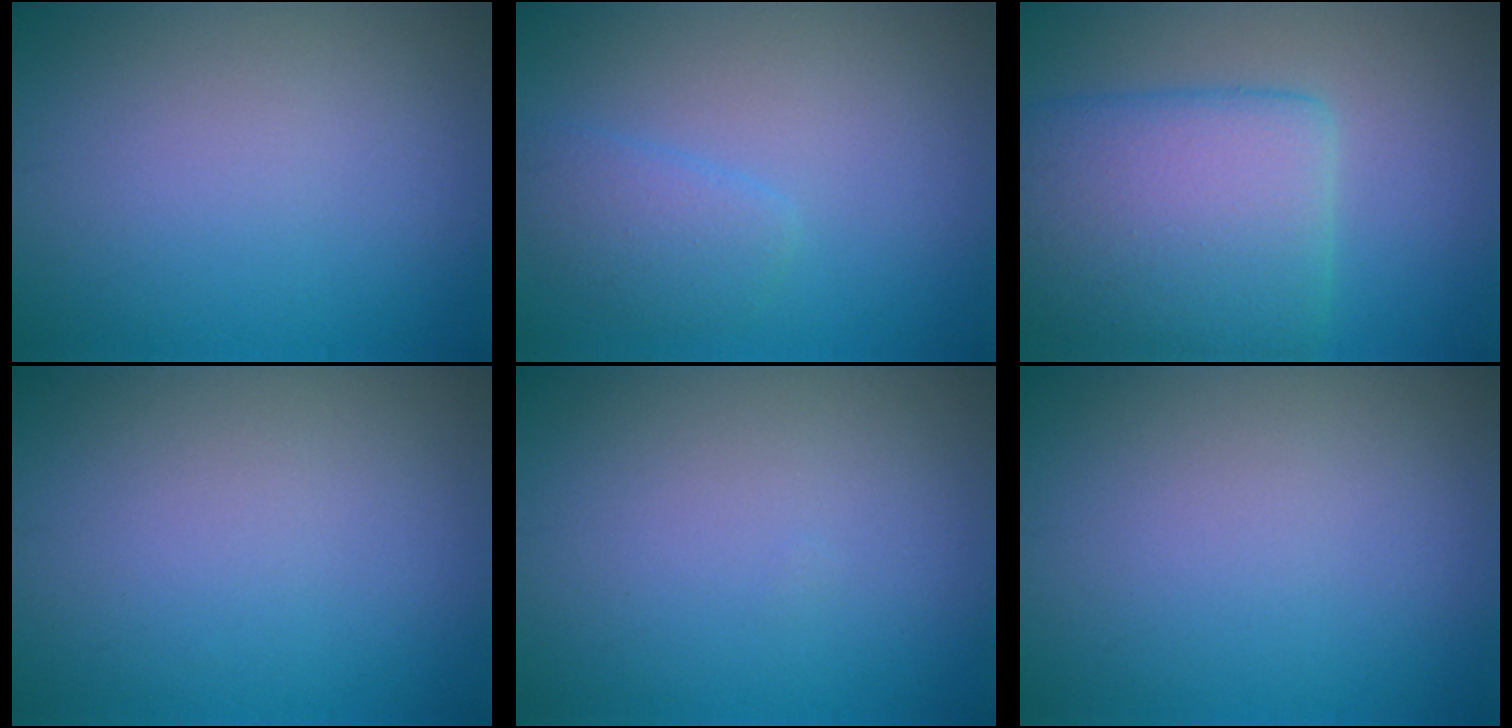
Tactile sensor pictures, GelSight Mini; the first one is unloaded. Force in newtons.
{"total": 2.2, "press": 2.1, "slide": 0.2}
{"total": 8.4, "press": 8.3, "slide": 0.6}
{"total": 0.0}
{"total": 0.0}
{"total": 0.0}